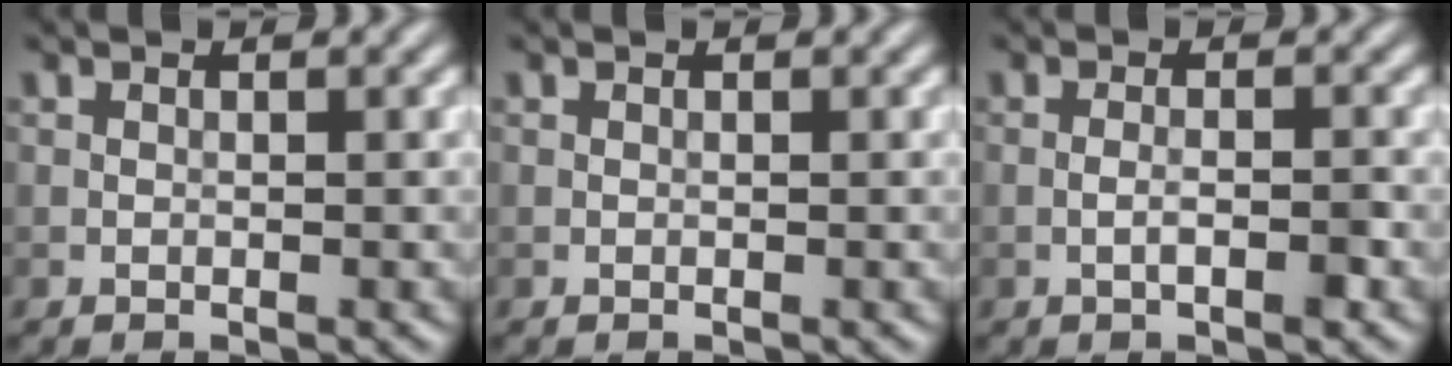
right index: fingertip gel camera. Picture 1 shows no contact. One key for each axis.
{"total": 0.0}
{"total": 1.9, "fx": -0.8, "fy": 0.4, "fz": 1.7, "tx": -0.032, "ty": 0.002, "tz": -0.017}